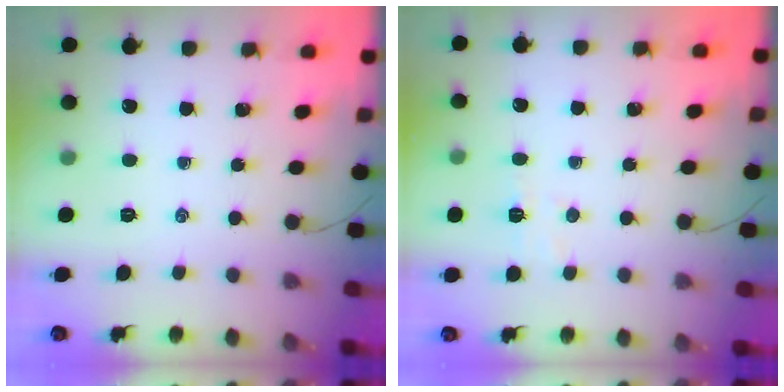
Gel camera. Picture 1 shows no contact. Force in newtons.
{"total": 3.5, "press": 3.3, "slide": 0.9}